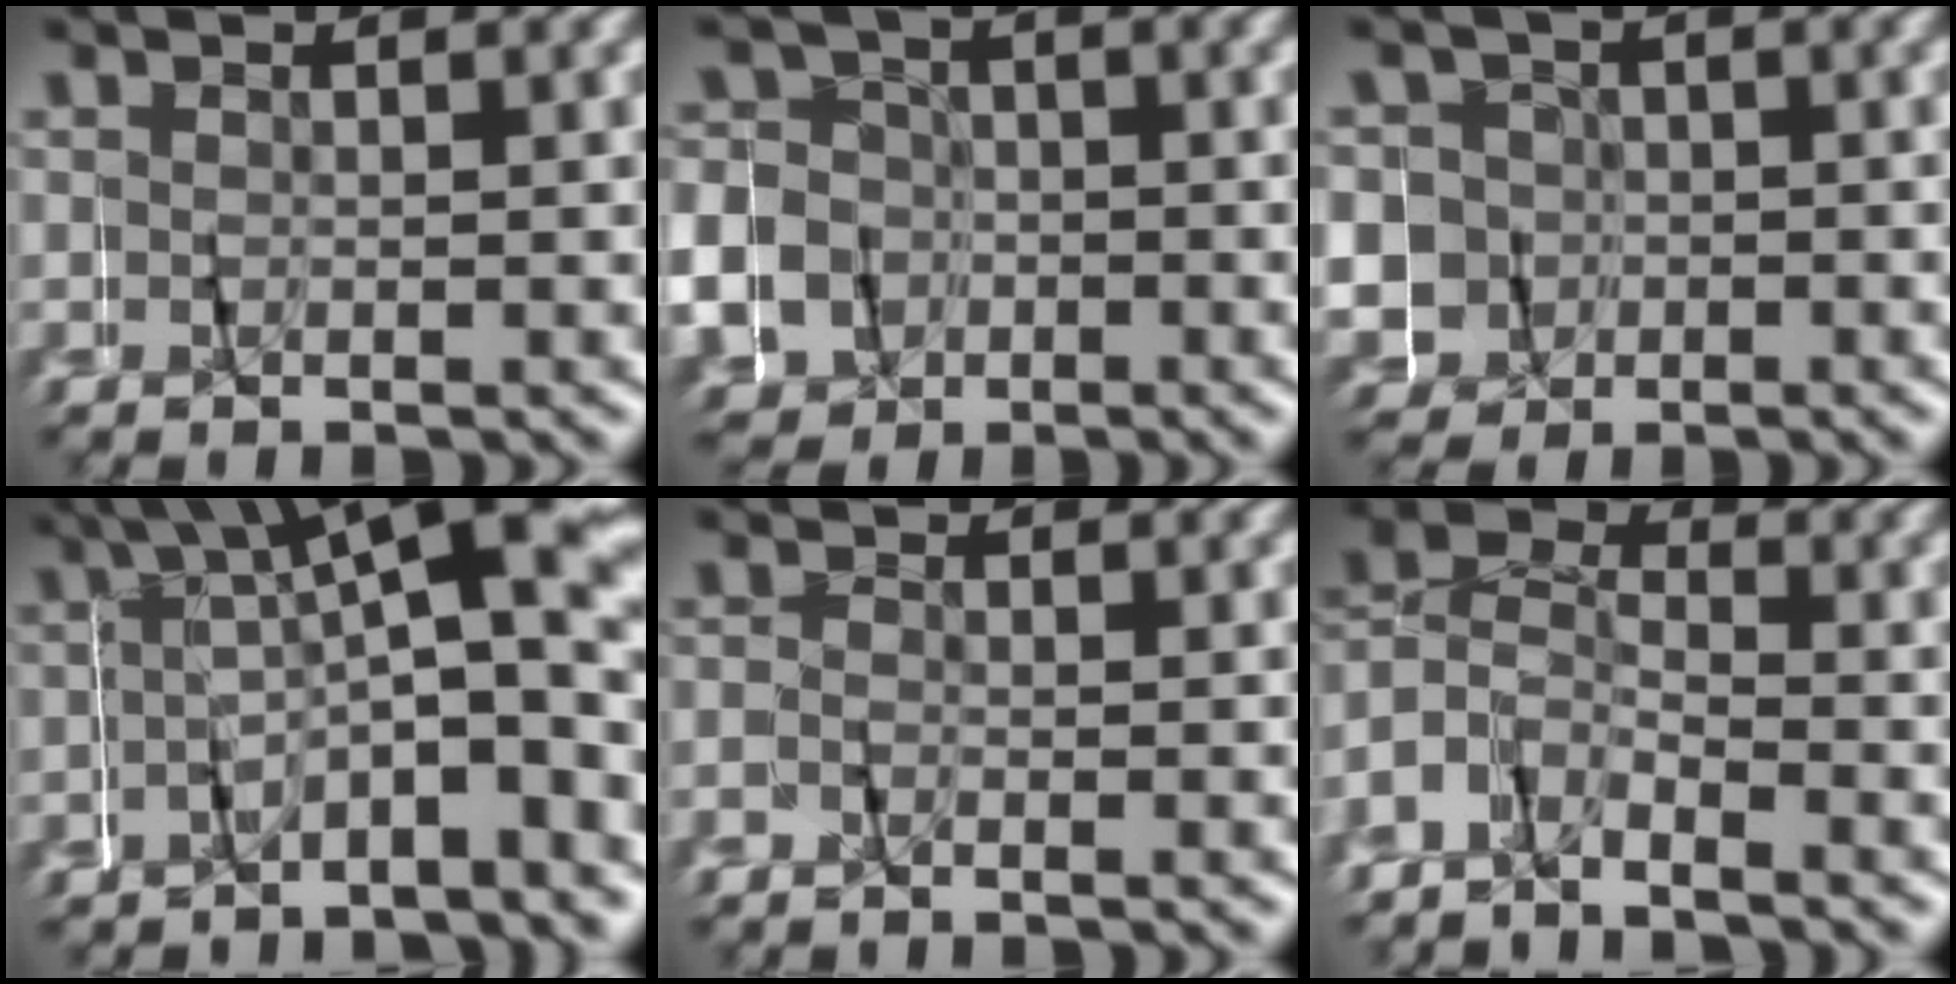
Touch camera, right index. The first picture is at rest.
{"total": 8.5, "force": [-1.2, 8.1, 2.1], "torque": [-0.066, -0.018, -0.026]}
{"total": 8.8, "force": [0.2, 8.5, 2.4], "torque": [-0.073, -0.011, -0.003]}
{"total": 8.0, "force": [0.9, 2.1, 7.7], "torque": [-0.086, 0.030, -0.001]}
{"total": 1.0, "force": [-0.9, 0.4, -0.2], "torque": [-0.002, 0.003, -0.022]}
{"total": 7.7, "force": [-0.7, 7.2, 2.7], "torque": [-0.089, -0.006, -0.028]}